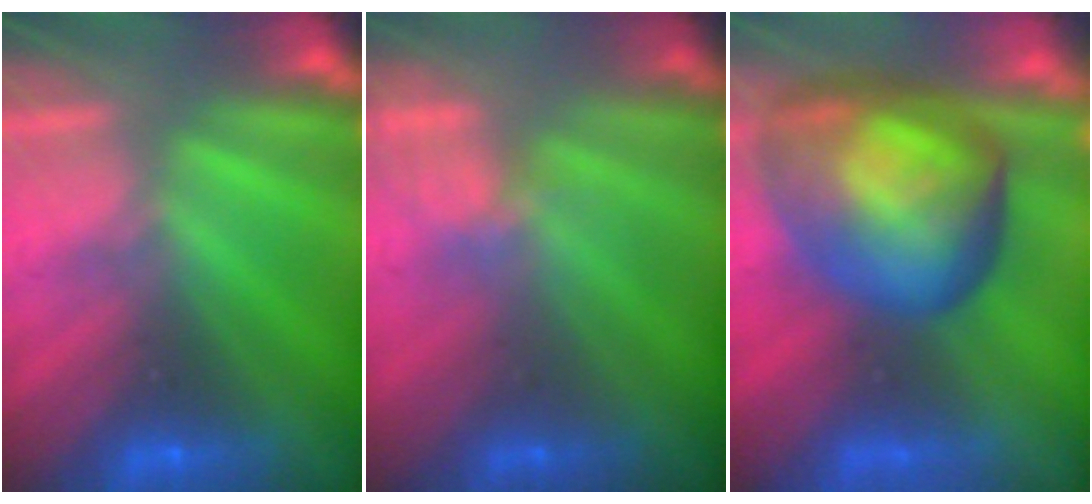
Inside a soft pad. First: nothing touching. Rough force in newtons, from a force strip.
{"total": 1.9}
{"total": 8.3}